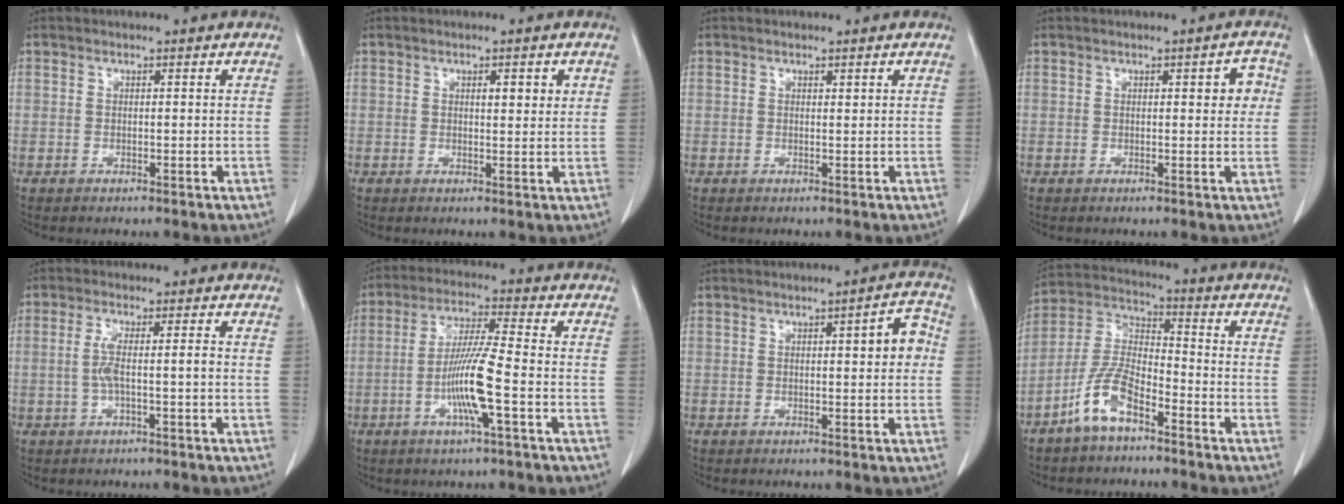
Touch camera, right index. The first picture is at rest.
{"total": 2.5, "force": [1.0, 0.7, 2.2], "torque": [-0.033, -0.002, 0.013]}
{"total": 0.0}
{"total": 3.0, "force": [0.6, 1.1, 2.7], "torque": [-0.025, 0.006, 0.004]}
{"total": 3.9, "force": [-0.6, 0.2, 3.8], "torque": [-0.080, 0.009, -0.010]}
{"total": 9.5, "force": [-2.7, -0.2, 9.0], "torque": [-0.177, -0.005, -0.055]}
{"total": 4.3, "force": [0.5, 1.1, 4.2], "torque": [-0.049, 0.013, 0.001]}
{"total": 9.1, "force": [-5.8, 3.2, 6.3], "torque": [-0.144, 0.006, -0.119]}